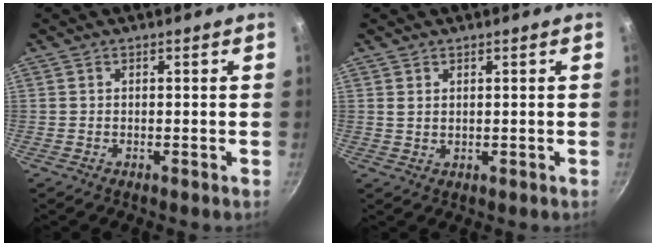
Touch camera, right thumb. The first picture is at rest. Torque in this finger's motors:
{"motor_torque": [-0.11, 0.63, 0.11, -0.01, 0.03]}